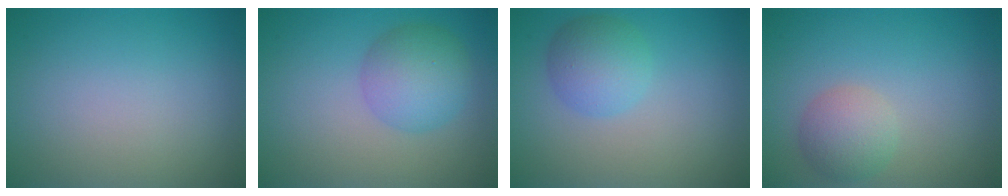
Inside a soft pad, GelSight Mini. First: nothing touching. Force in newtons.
{"total": 4.5, "press": 4.5, "slide": 0.1}
{"total": 3.5, "press": 3.5, "slide": 0.2}
{"total": 3.0, "press": 3.0, "slide": 0.1}